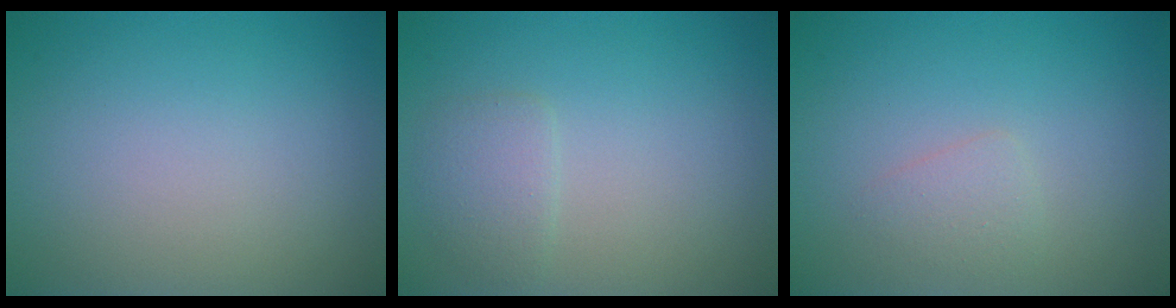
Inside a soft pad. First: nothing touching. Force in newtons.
{"total": 1.7, "press": 1.7, "slide": 0.1}
{"total": 1.2, "press": 1.2, "slide": 0.0}